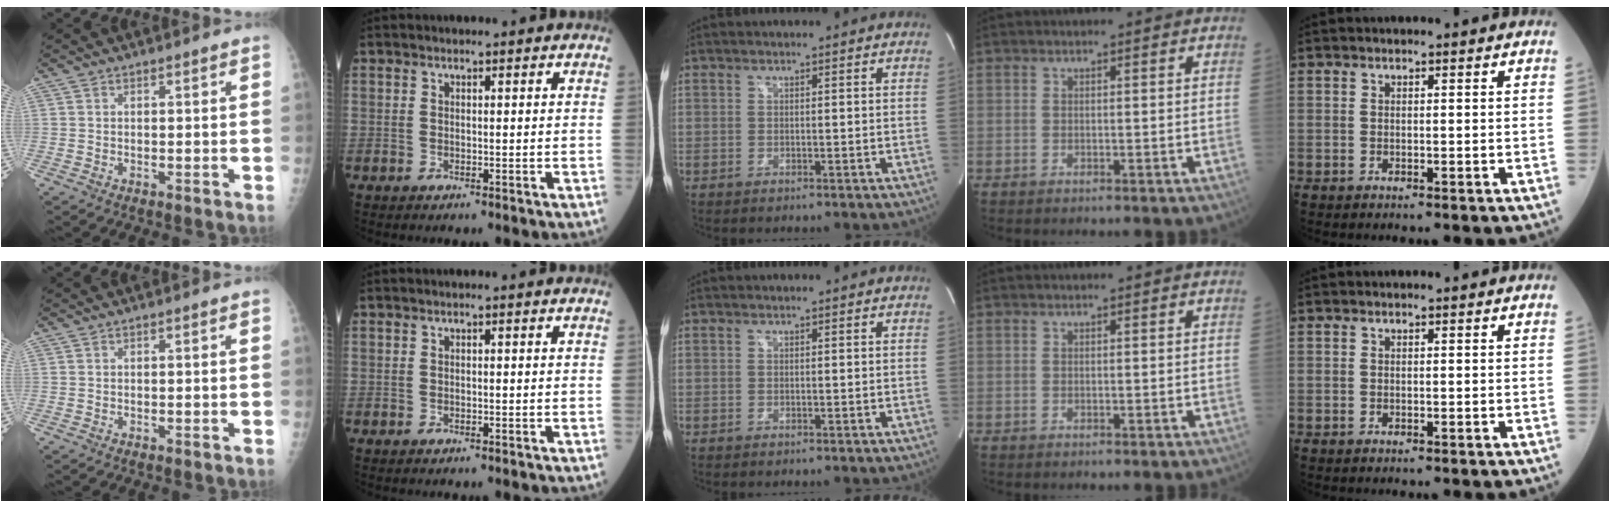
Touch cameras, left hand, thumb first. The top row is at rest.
{}